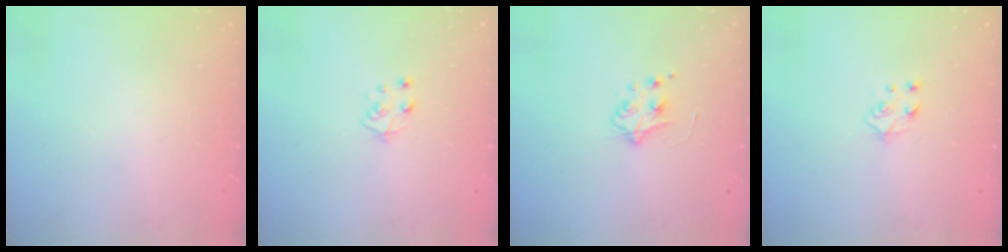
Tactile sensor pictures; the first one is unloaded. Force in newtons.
{"total": 4.8, "press": 4.8, "slide": 0.4}
{"total": 4.9, "press": 4.8, "slide": 0.5}
{"total": 5.6, "press": 5.6, "slide": 0.5}